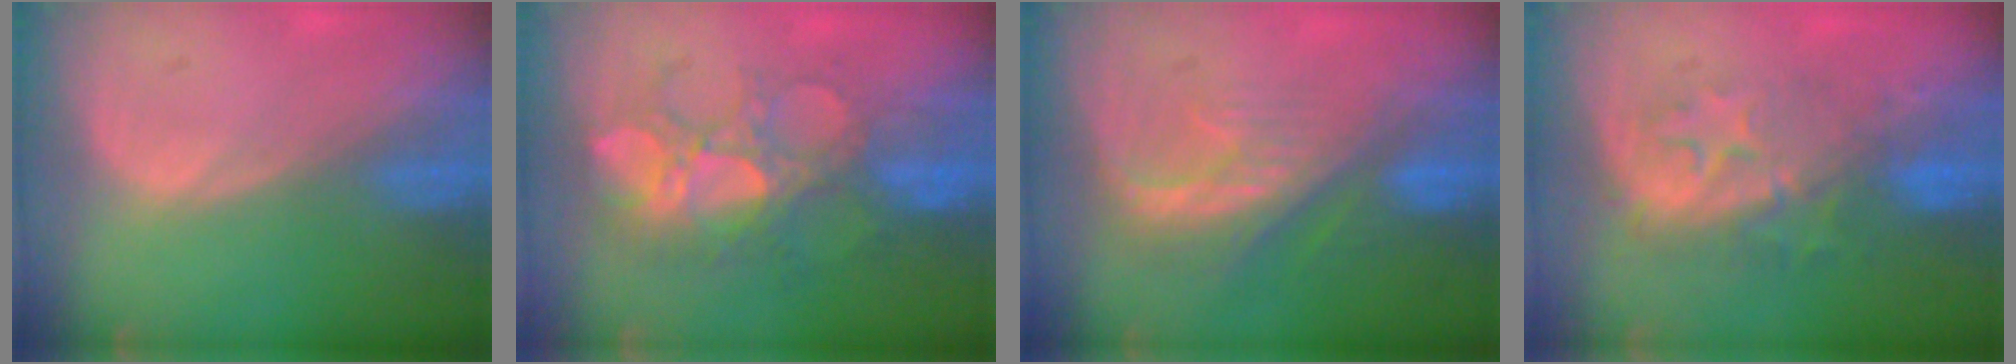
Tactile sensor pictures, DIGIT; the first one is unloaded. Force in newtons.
{"total": 9.1, "press": 8.9, "slide": 1.8}
{"total": 8.1, "press": 7.3, "slide": 3.4}
{"total": 8.4, "press": 8.3, "slide": 1.1}